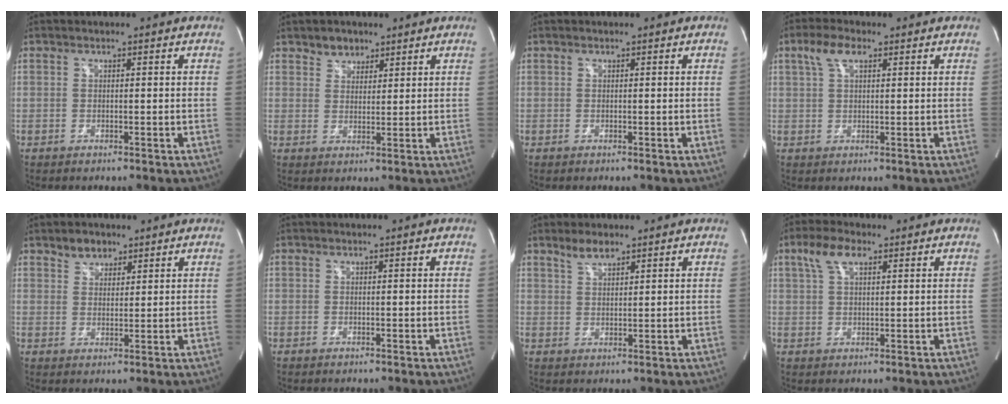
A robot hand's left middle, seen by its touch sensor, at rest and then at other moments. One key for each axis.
{"total": 3.1, "fx": 2.3, "fy": 2.0, "fz": 0.5, "tx": -0.002, "ty": 0.002, "tz": 0.038}
{"total": 0.0}
{"total": 4.1, "fx": 2.2, "fy": 1.5, "fz": 3.2, "tx": -0.072, "ty": 0.018, "tz": 0.045}
{"total": 3.1, "fx": 2.4, "fy": 1.8, "fz": 0.9, "tx": -0.015, "ty": 0.004, "tz": 0.043}
{"total": 0.0}
{"total": 2.9, "fx": 2.4, "fy": 0.8, "fz": 1.4, "tx": -0.031, "ty": 0.004, "tz": 0.047}
{"total": 4.9, "fx": 2.7, "fy": 1.9, "fz": 3.7, "tx": -0.084, "ty": 0.019, "tz": 0.055}